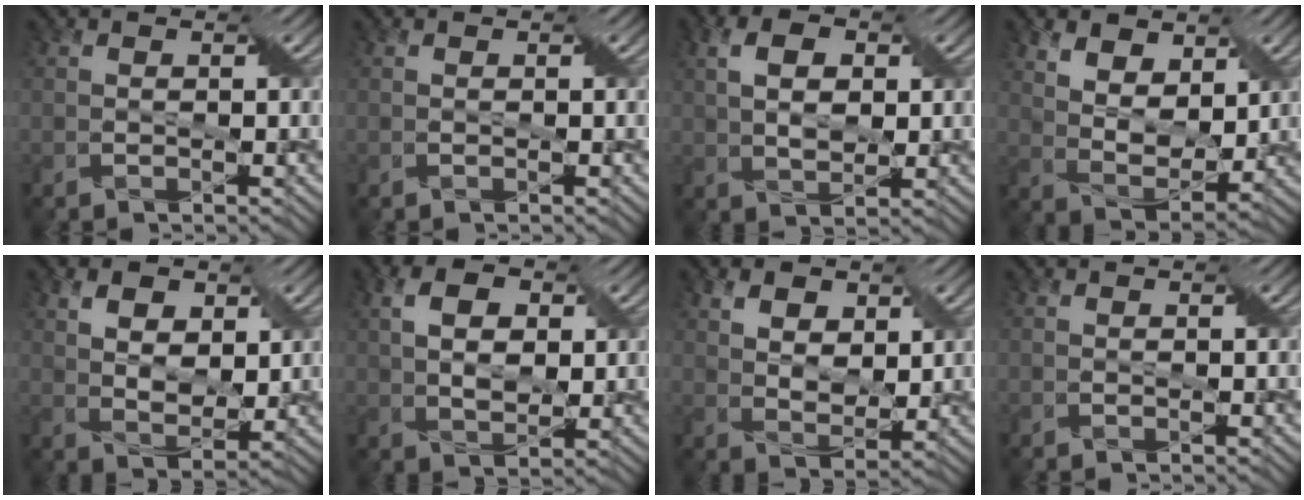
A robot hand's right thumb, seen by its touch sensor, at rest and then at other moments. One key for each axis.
{"total": 0.0}
{"total": 5.5, "fx": 1.5, "fy": 3.3, "fz": 4.1, "tx": -0.080, "ty": 0.004, "tz": 0.023}
{"total": 7.8, "fx": 4.2, "fy": 4.5, "fz": 4.9, "tx": -0.115, "ty": -0.008, "tz": 0.077}
{"total": 6.0, "fx": 2.7, "fy": 3.7, "fz": 3.9, "tx": -0.082, "ty": -0.002, "tz": 0.046}
{"total": 6.1, "fx": 1.6, "fy": 3.8, "fz": 4.6, "tx": -0.089, "ty": 0.007, "tz": 0.026}
{"total": 5.5, "fx": 2.7, "fy": 3.5, "fz": 3.3, "tx": -0.069, "ty": -0.006, "tz": 0.047}
{"total": 0.0}